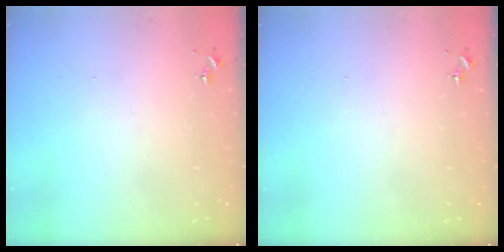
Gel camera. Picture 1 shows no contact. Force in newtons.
{"total": 0.0}